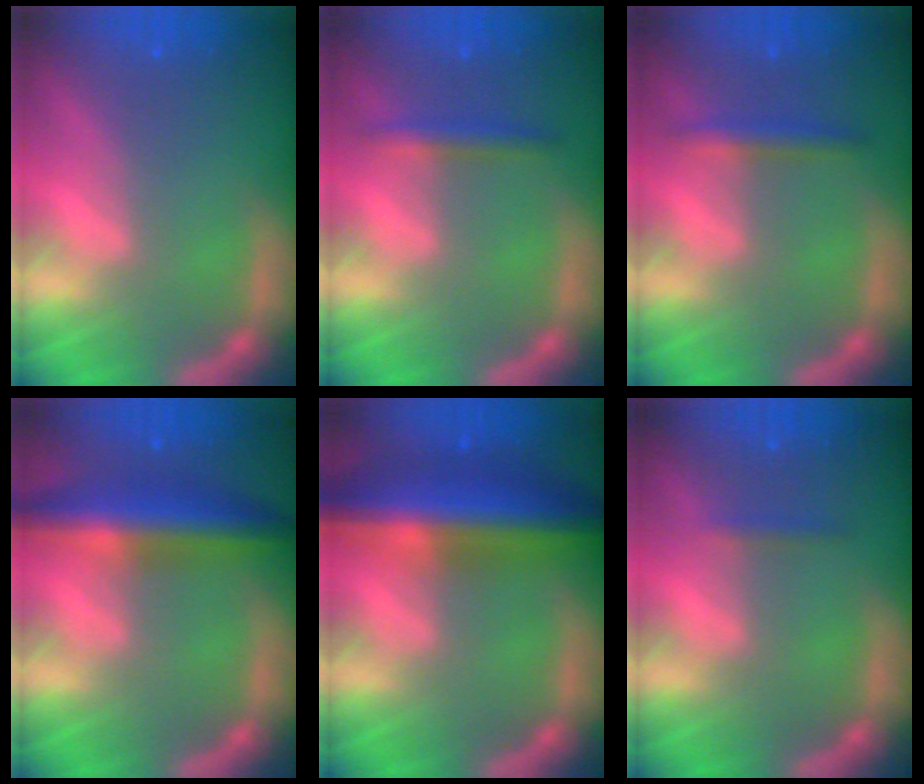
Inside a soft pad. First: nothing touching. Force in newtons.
{"total": 1.9}
{"total": 1.9}
{"total": 6.5}
{"total": 9.5}
{"total": 0.9}